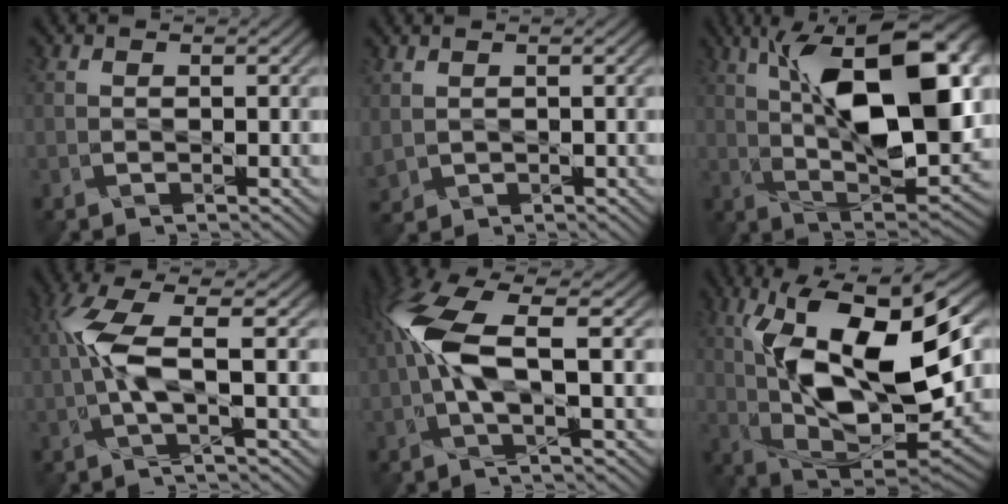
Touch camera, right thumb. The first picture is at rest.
{"total": 1.5, "force": [0.3, 1.4, 0.5], "torque": [-0.025, -0.009, 0.014]}
{"total": 15.8, "force": [4.1, 6.7, 13.8], "torque": [-0.217, 0.016, 0.065]}
{"total": 5.9, "force": [0.7, 1.0, 5.8], "torque": [-0.132, 0.015, 0.012]}
{"total": 9.0, "force": [1.0, 2.7, 8.5], "torque": [-0.192, 0.018, 0.016]}
{"total": 15.2, "force": [2.5, 7.5, 12.9], "torque": [-0.233, -0.004, 0.048]}